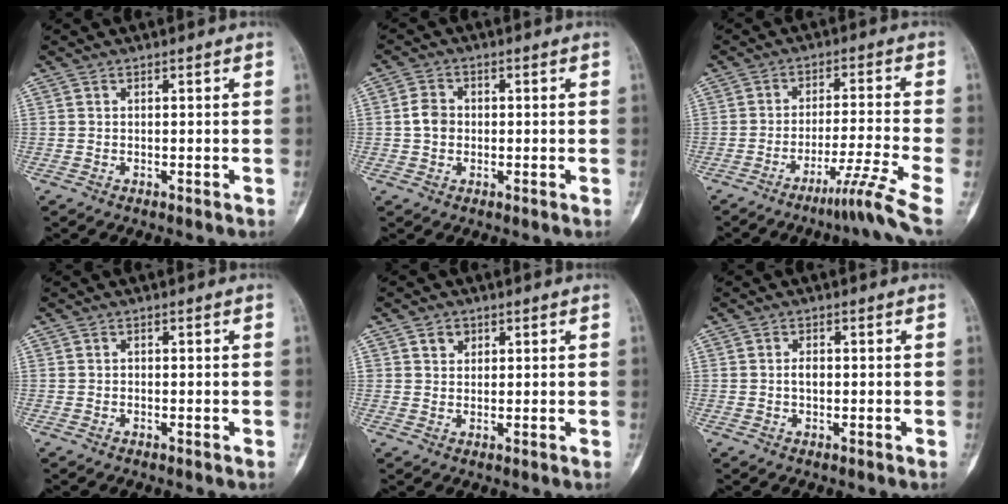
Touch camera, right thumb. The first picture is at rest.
{"total": 3.8, "force": [-0.2, 3.2, 2.1], "torque": [-0.030, 0.008, -0.008]}
{"total": 9.2, "force": [-5.5, -1.5, 7.2], "torque": [-0.129, 0.031, -0.092]}
{"total": 0.0}
{"total": 2.3, "force": [1.1, 1.9, 0.7], "torque": [0.002, -0.005, 0.015]}
{"total": 1.8, "force": [-0.1, 1.1, 1.4], "torque": [-0.023, 0.003, -0.003]}